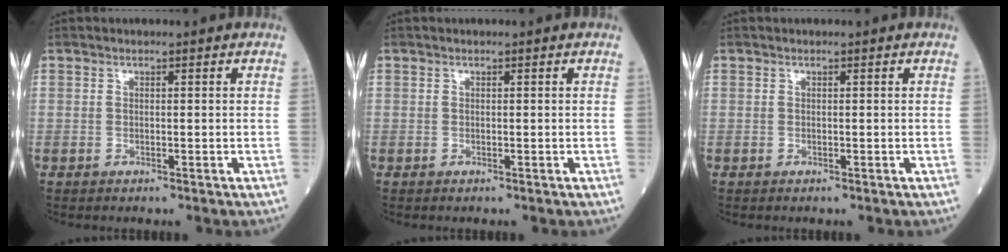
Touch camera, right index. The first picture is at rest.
{"total": 0.0}
{"total": 0.0}